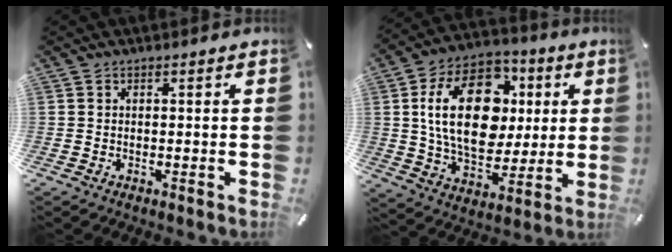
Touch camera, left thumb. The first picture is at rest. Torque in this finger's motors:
{"motor_torque": [0.88, 0.83, 1.51, -1.26, 0.68]}